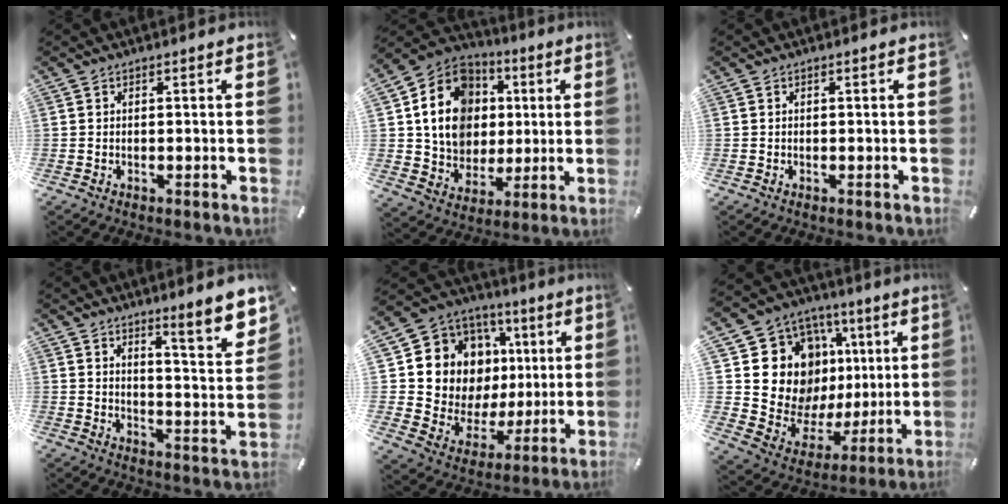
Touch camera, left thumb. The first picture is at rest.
{"total": 17.6, "force": [2.8, 15.2, 8.5], "torque": [-0.174, -0.002, 0.058]}
{"total": 0.0}
{"total": 9.2, "force": [7.6, 1.2, 5.1], "torque": [-0.069, -0.064, 0.128]}
{"total": 14.0, "force": [4.5, 12.4, 4.8], "torque": [-0.085, -0.041, 0.106]}
{"total": 16.9, "force": [6.0, 14.7, 5.6], "torque": [-0.087, -0.051, 0.140]}